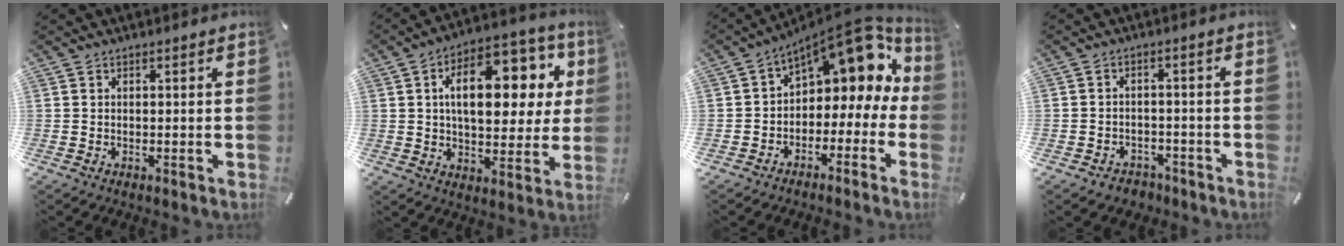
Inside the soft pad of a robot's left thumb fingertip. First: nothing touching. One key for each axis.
{"total": 19.5, "fx": 5.7, "fy": 10.8, "fz": 15.2, "tx": -0.223, "ty": -0.012, "tz": 0.092}
{"total": 12.1, "fx": 7.5, "fy": 6.2, "fz": 7.1, "tx": -0.103, "ty": -0.066, "tz": 0.124}
{"total": 3.3, "fx": -2.3, "fy": 2.3, "fz": 0.6, "tx": -0.010, "ty": 0.012, "tz": -0.045}